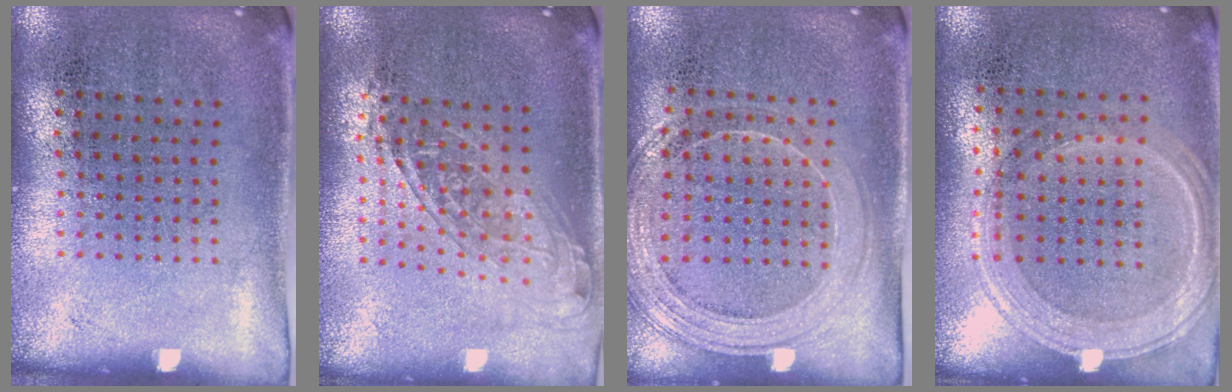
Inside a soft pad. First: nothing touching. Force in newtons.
{"total": 1.5, "press": 1.2, "slide": 0.9}
{"total": 1.5, "press": 1.4, "slide": 0.3}
{"total": 1.2, "press": 1.1, "slide": 0.5}